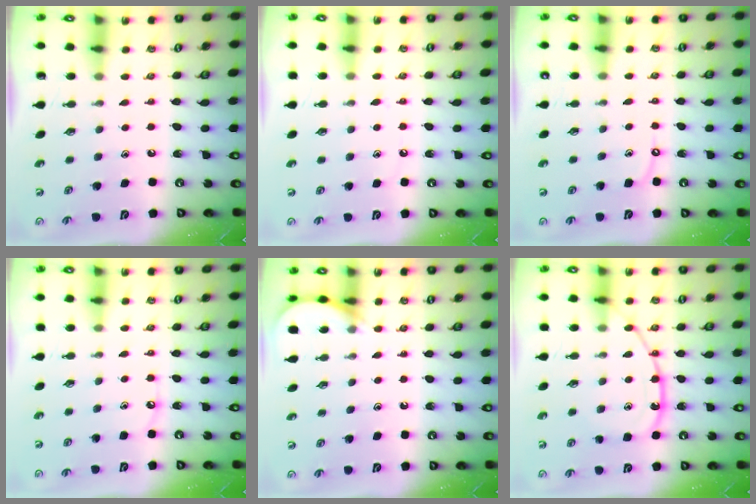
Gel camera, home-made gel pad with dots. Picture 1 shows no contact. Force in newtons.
{"total": 5.9, "press": 5.9, "slide": 0.9}
{"total": 3.8, "press": 3.8, "slide": 0.6}
{"total": 3.9, "press": 3.9, "slide": 0.6}
{"total": 6.1, "press": 6.0, "slide": 0.7}
{"total": 14.0, "press": 13.9, "slide": 1.3}